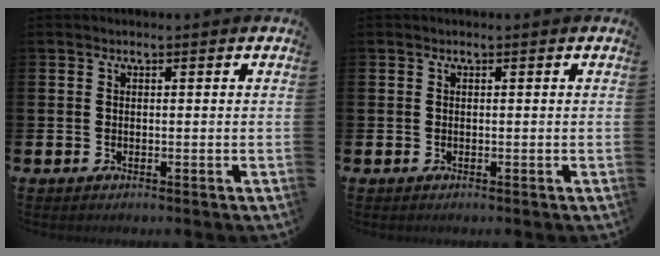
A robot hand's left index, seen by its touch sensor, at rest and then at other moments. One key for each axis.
{"total": 0.0}